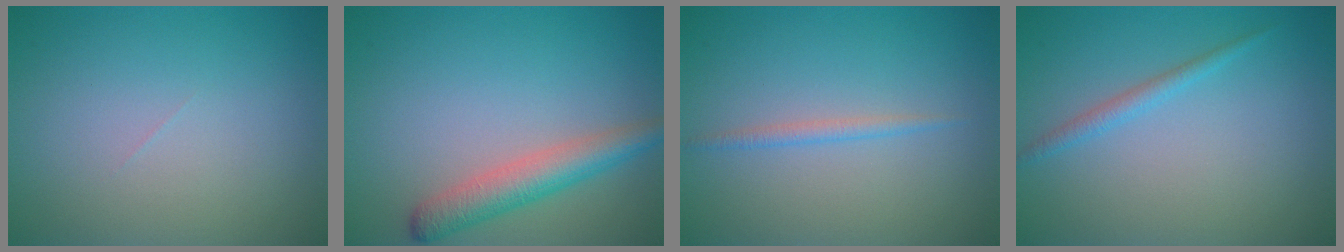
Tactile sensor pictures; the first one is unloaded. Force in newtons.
{"total": 3.8, "press": 3.8, "slide": 0.1}
{"total": 1.1, "press": 1.1, "slide": 0.1}
{"total": 1.3, "press": 1.3, "slide": 0.1}